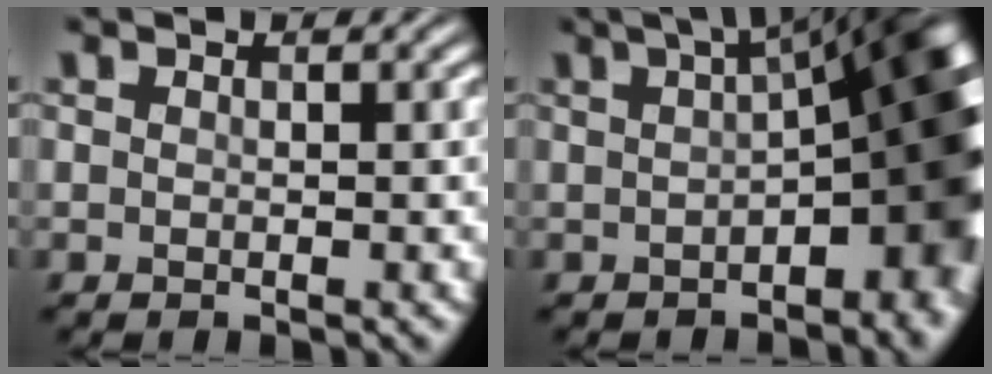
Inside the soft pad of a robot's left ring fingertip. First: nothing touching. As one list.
[{"total": 11.1, "force": [1.0, 3.8, 10.4], "torque": [-0.118, 0.008, 0.010]}]